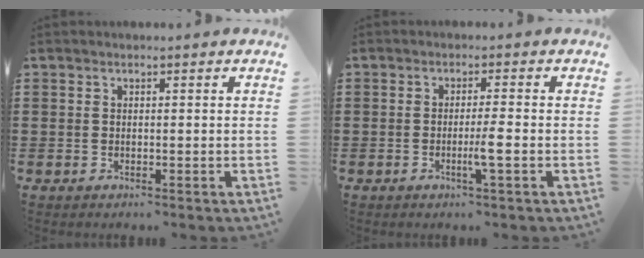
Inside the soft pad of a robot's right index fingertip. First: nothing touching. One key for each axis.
{"total": 3.3, "fx": -1.1, "fy": -0.2, "fz": 3.1, "tx": -0.059, "ty": -0.009, "tz": -0.024}